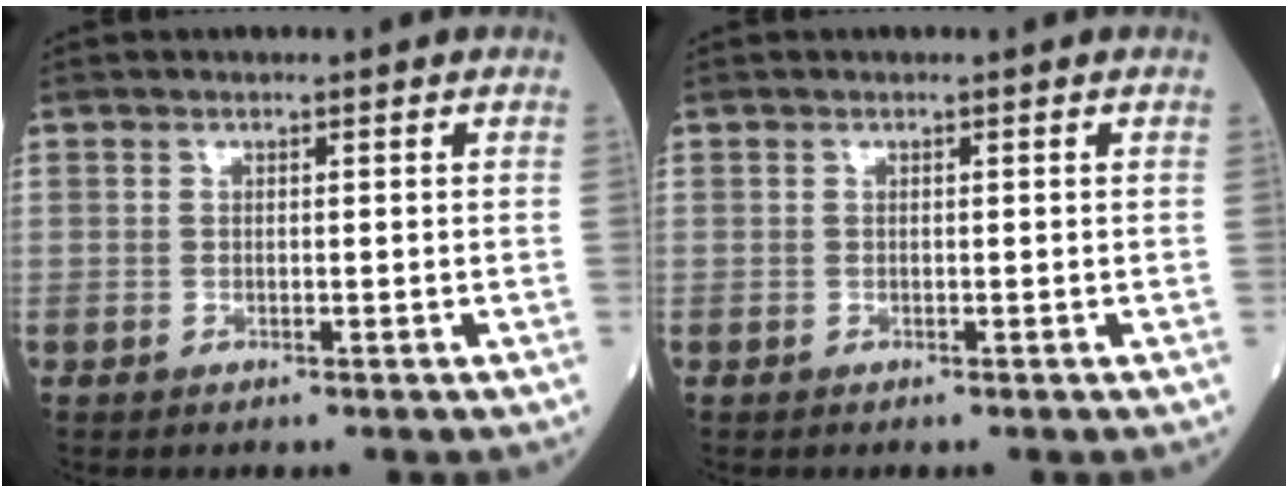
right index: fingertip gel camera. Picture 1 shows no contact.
{"total": 0.0}